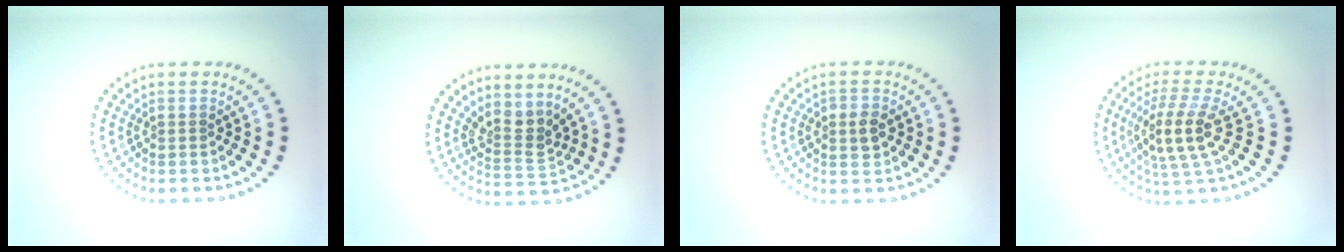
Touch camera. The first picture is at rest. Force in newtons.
{"total": 2.8, "press": 2.0, "slide": 1.9}
{"total": 2.0, "press": 2.0, "slide": 0.2}
{"total": 4.2, "press": 3.6, "slide": 2.2}